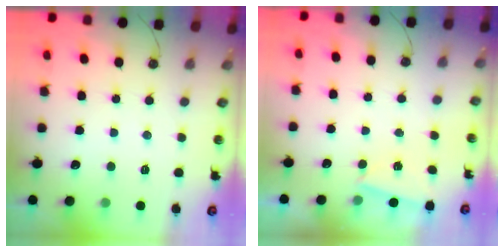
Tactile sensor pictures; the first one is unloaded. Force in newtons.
{"total": 1.2, "press": 1.1, "slide": 0.5}